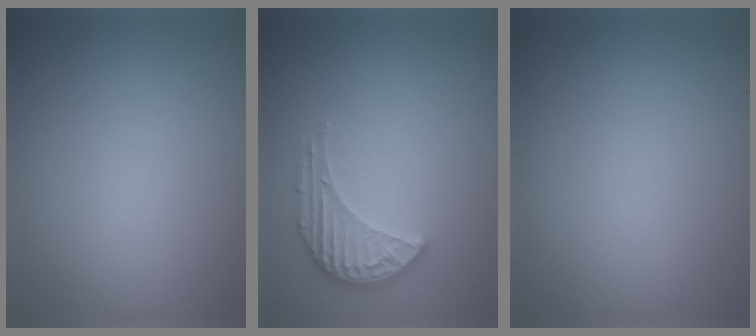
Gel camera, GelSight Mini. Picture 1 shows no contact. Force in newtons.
{"total": 3.4, "press": 3.2, "slide": 1.3}
{"total": 0.0}